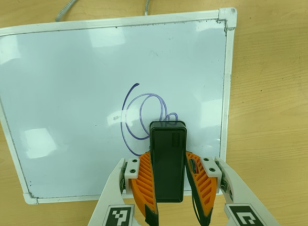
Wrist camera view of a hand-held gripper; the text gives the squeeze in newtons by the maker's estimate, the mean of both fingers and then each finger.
{"total": 3.9, "left": 2.5, "right": 5.4}